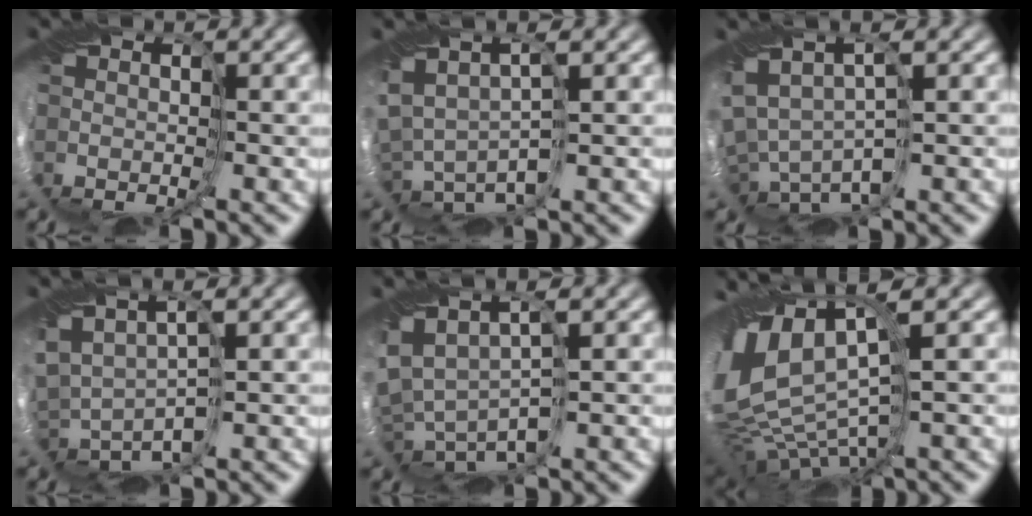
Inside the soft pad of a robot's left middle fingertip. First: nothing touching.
{"total": 1.4, "force": [0.7, 0.5, 1.1], "torque": [-0.051, 0.012, 0.026]}
{"total": 3.9, "force": [0.1, 2.2, 3.2], "torque": [-0.081, 0.009, 0.031]}
{"total": 1.2, "force": [0.6, 0.6, 0.8], "torque": [-0.041, 0.012, 0.023]}
{"total": 3.5, "force": [0.2, 1.9, 3.0], "torque": [-0.080, 0.004, 0.028]}
{"total": 11.8, "force": [2.5, 5.4, 10.1], "torque": [-0.210, 0.010, 0.072]}